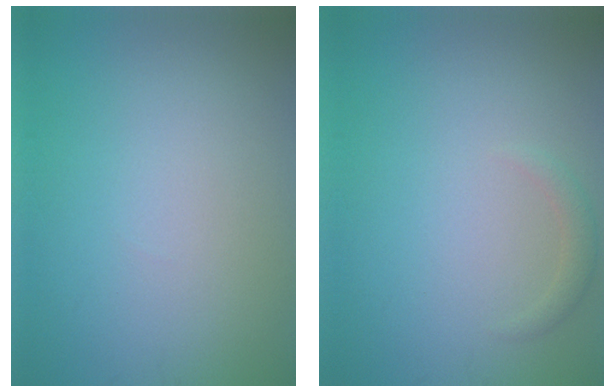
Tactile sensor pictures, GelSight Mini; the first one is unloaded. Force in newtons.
{"total": 1.1, "press": 1.1, "slide": 0.1}